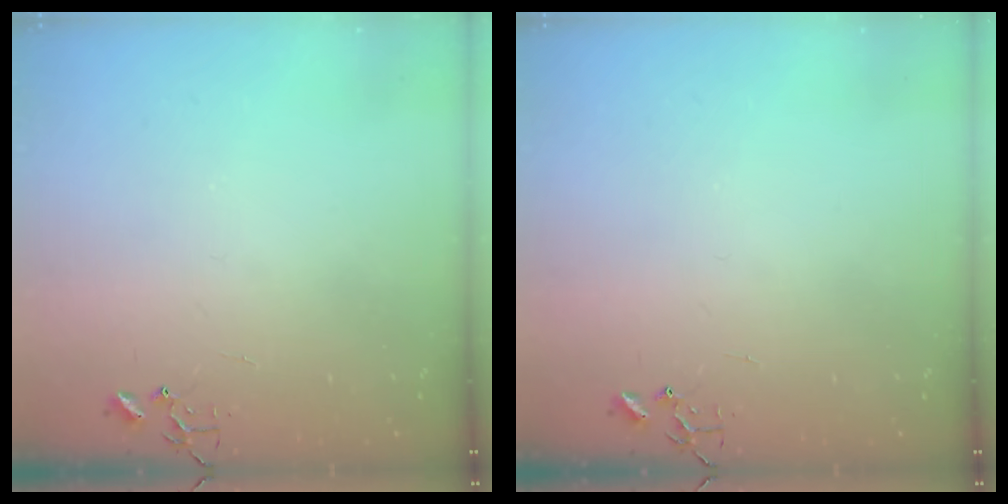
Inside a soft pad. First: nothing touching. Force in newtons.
{"total": 0.0}